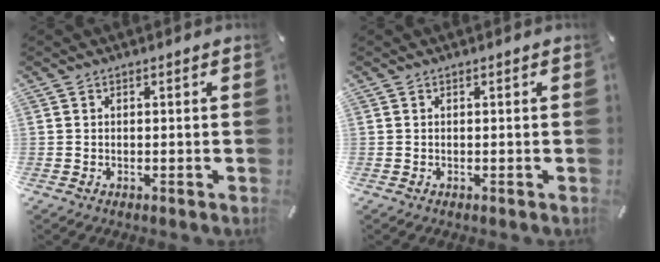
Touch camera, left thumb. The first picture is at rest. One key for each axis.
{"total": 0.0}